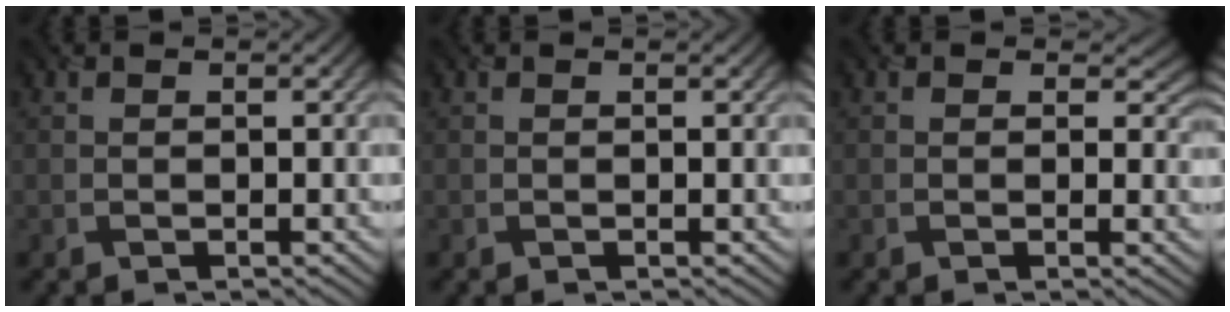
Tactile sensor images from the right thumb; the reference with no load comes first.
{"total": 0.0}
{"total": 2.3, "force": [0.7, 1.7, 1.4], "torque": [-0.019, -0.009, 0.011]}